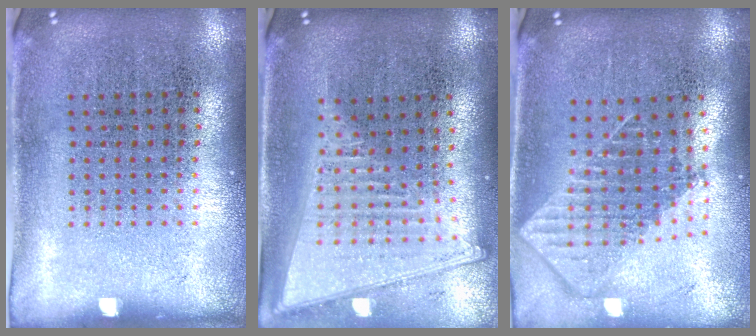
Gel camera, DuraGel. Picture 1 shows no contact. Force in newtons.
{"total": 2.1, "press": 1.8, "slide": 1.2}
{"total": 1.9, "press": 1.5, "slide": 1.1}